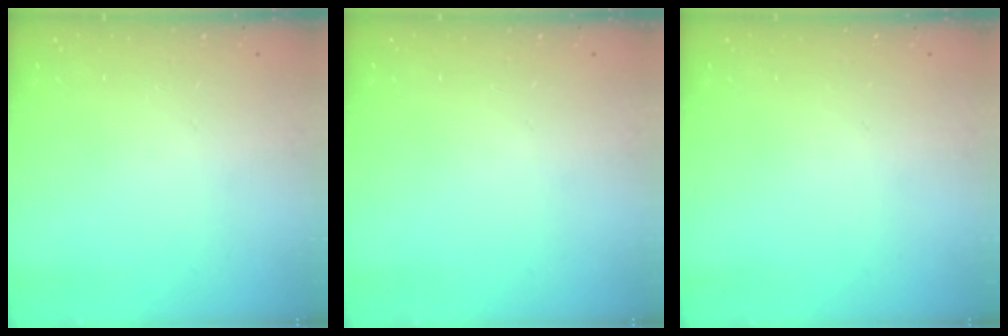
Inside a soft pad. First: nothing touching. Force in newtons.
{"total": 0.0}
{"total": 0.0}